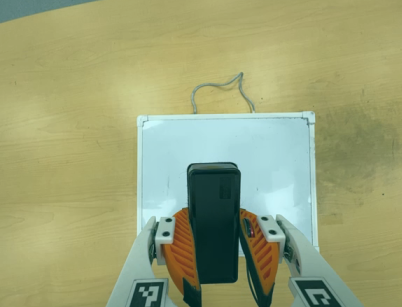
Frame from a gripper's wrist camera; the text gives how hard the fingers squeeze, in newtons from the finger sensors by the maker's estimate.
{"total": 6.7, "left": 5.7, "right": 7.7}